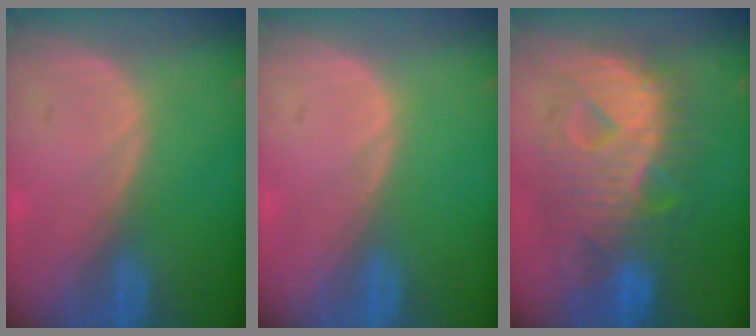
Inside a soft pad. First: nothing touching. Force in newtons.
{"total": 0.0}
{"total": 12.1, "press": 12.0, "slide": 1.4}